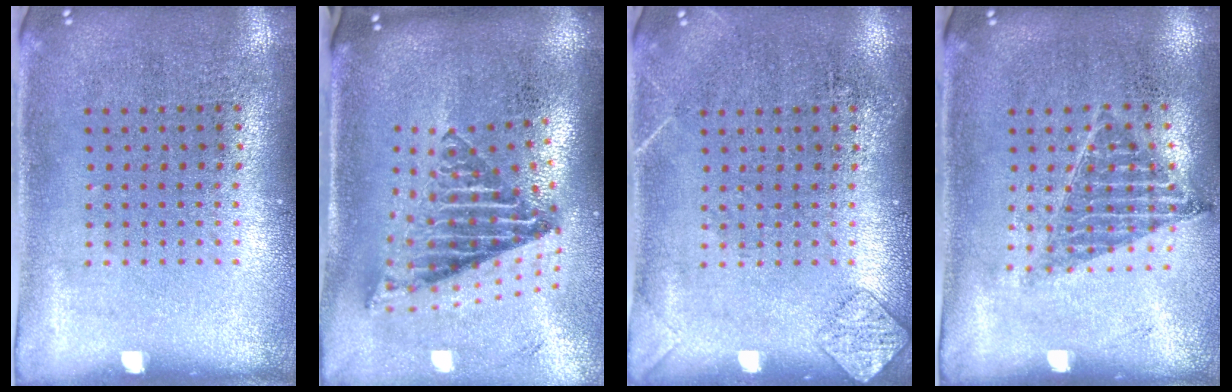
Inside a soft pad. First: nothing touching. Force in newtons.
{"total": 2.8, "press": 1.7, "slide": 2.2}
{"total": 1.4, "press": 1.4, "slide": 0.1}
{"total": 0.9, "press": 0.9, "slide": 0.2}